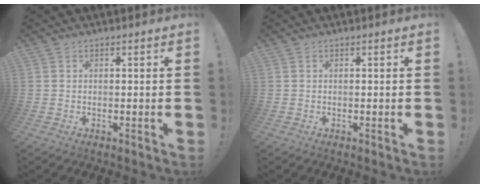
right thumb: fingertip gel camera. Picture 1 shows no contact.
{"total": 0.0}